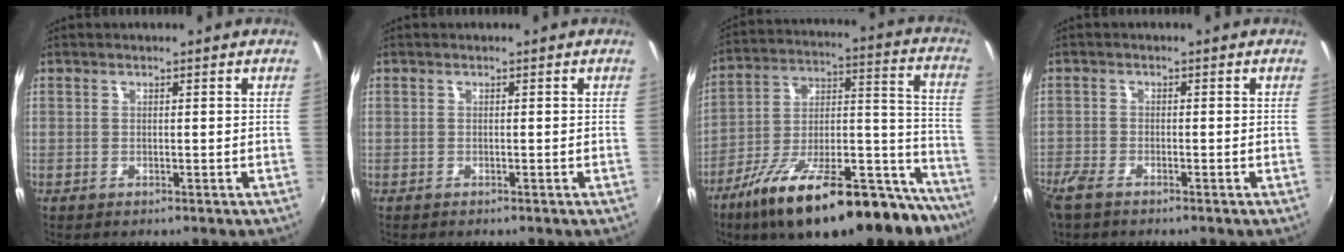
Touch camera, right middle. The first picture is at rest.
{"total": 0.0}
{"total": 30.1, "force": [-21.5, 9.5, 18.8], "torque": [-0.268, 0.001, -0.320]}
{"total": 3.9, "force": [-3.1, 1.3, 2.0], "torque": [-0.056, -0.011, -0.065]}